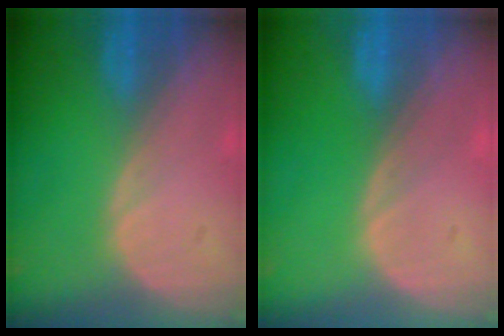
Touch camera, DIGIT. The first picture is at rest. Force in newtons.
{"total": 0.0}